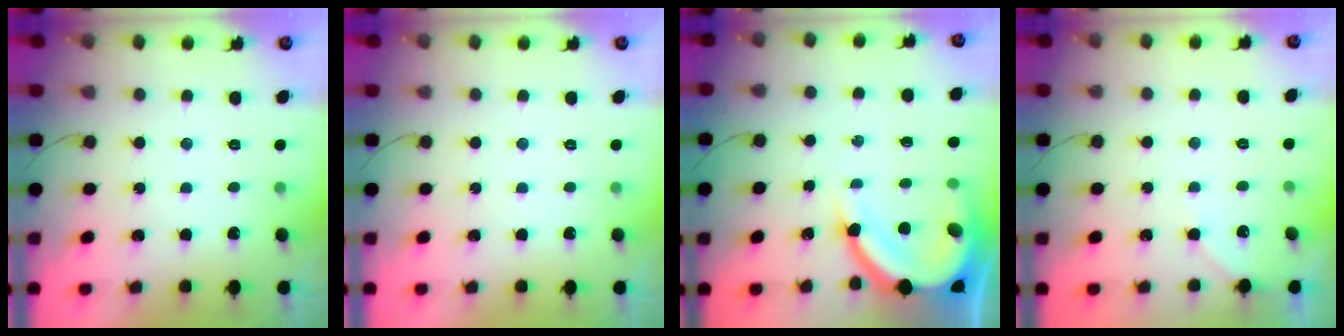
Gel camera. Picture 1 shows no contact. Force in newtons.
{"total": 0.0}
{"total": 10.8, "press": 10.7, "slide": 1.4}
{"total": 3.3, "press": 3.3, "slide": 0.4}